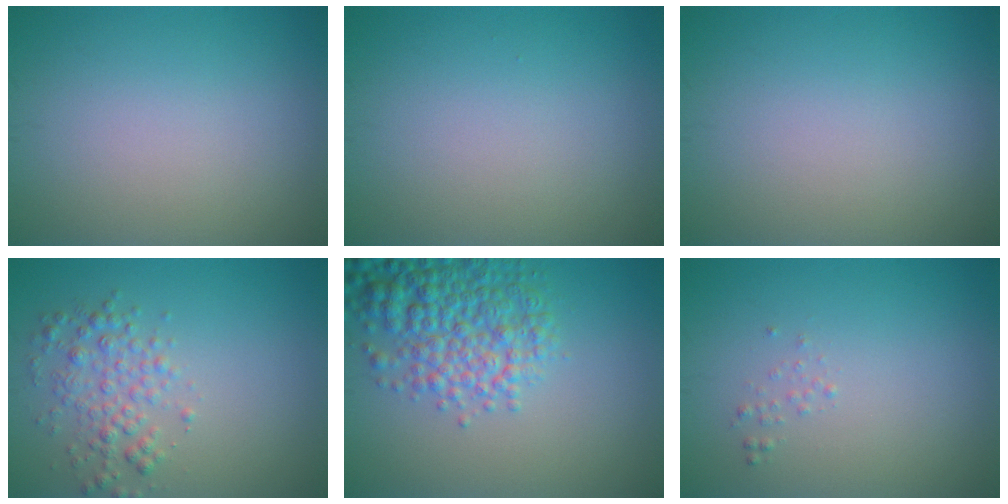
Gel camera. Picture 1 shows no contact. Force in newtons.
{"total": 0.0}
{"total": 0.0}
{"total": 2.9, "press": 2.9, "slide": 0.1}
{"total": 6.2, "press": 6.2, "slide": 0.2}
{"total": 0.6, "press": 0.6, "slide": 0.1}